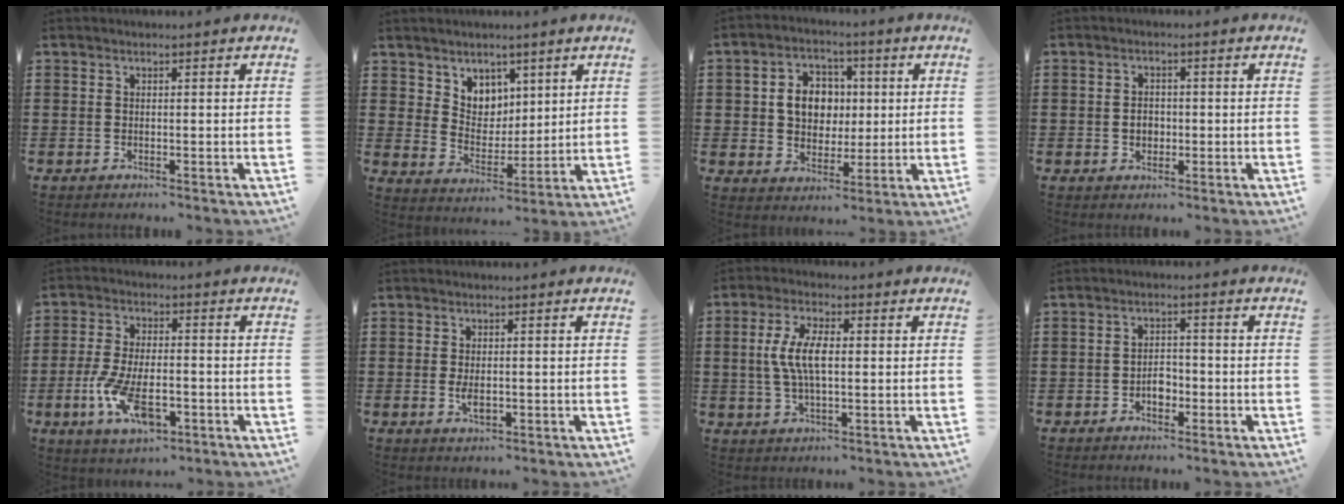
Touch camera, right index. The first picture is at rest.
{"total": 5.8, "force": [4.1, 4.2, 0.0], "torque": [-0.030, -0.007, 0.078]}
{"total": 7.3, "force": [0.7, 6.1, 4.0], "torque": [-0.082, 0.014, 0.008]}
{"total": 2.3, "force": [-0.3, 1.8, 1.4], "torque": [-0.022, 0.002, -0.010]}
{"total": 9.0, "force": [-3.4, 4.0, 7.3], "torque": [-0.158, -0.003, -0.061]}
{"total": 2.3, "force": [-0.3, 1.1, 2.0], "torque": [-0.040, 0.000, -0.005]}
{"total": 7.0, "force": [0.4, 2.7, 6.4], "torque": [-0.142, 0.002, -0.002]}
{"total": 3.0, "force": [-1.2, 1.9, 1.9], "torque": [-0.032, 0.001, -0.026]}